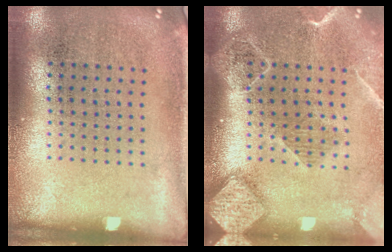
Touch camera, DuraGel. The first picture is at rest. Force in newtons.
{"total": 2.4, "press": 2.0, "slide": 1.2}